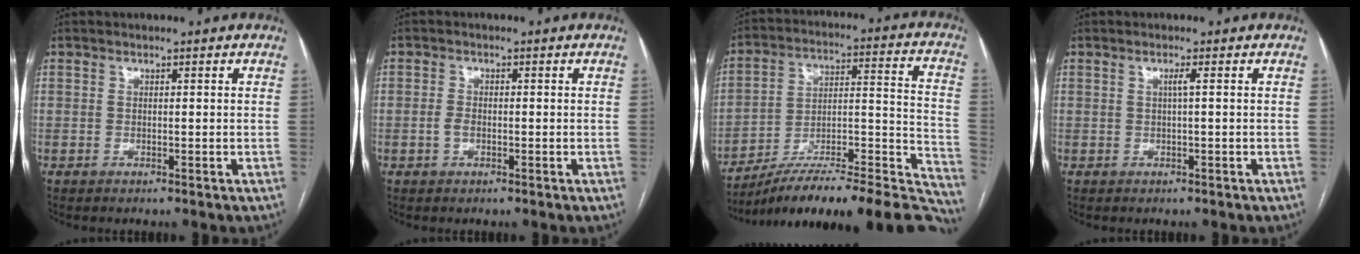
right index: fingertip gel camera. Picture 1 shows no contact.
{"total": 1.8, "force": [-0.6, 1.0, 1.4], "torque": [-0.031, 0.002, -0.011]}
{"total": 31.8, "force": [-28.0, 3.4, 14.7], "torque": [-0.137, 0.001, -0.404]}
{"total": 0.9, "force": [0.1, -0.2, 0.9], "torque": [-0.015, 0.003, 0.001]}